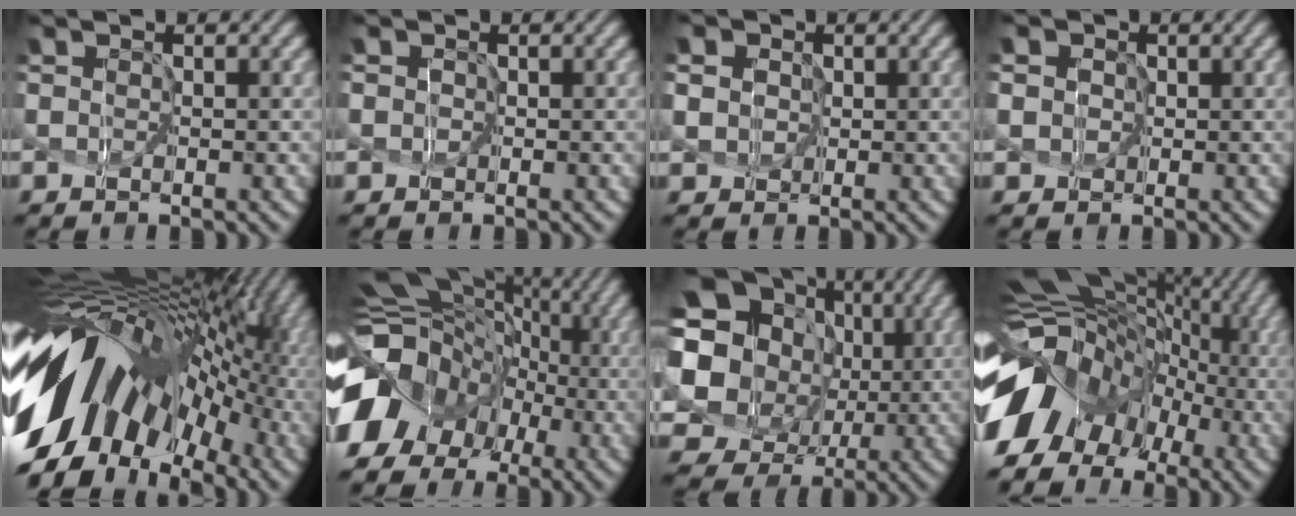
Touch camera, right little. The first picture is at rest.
{"total": 1.1, "force": [0.3, 1.0, 0.5], "torque": [0.006, 0.011, -0.007]}
{"total": 6.9, "force": [2.7, 5.6, 2.9], "torque": [-0.079, 0.030, 0.034]}
{"total": 5.2, "force": [1.8, 4.3, 2.2], "torque": [-0.043, 0.034, 0.006]}
{"total": 16.4, "force": [-1.7, 9.4, 13.3], "torque": [-0.240, 0.013, -0.025]}
{"total": 9.8, "force": [-3.4, 8.0, 4.6], "torque": [-0.119, -0.002, -0.061]}
{"total": 13.5, "force": [2.5, 11.6, 6.4], "torque": [-0.169, -0.004, 0.050]}
{"total": 11.6, "force": [-2.8, 9.3, 6.3], "torque": [-0.159, 0.000, -0.041]}